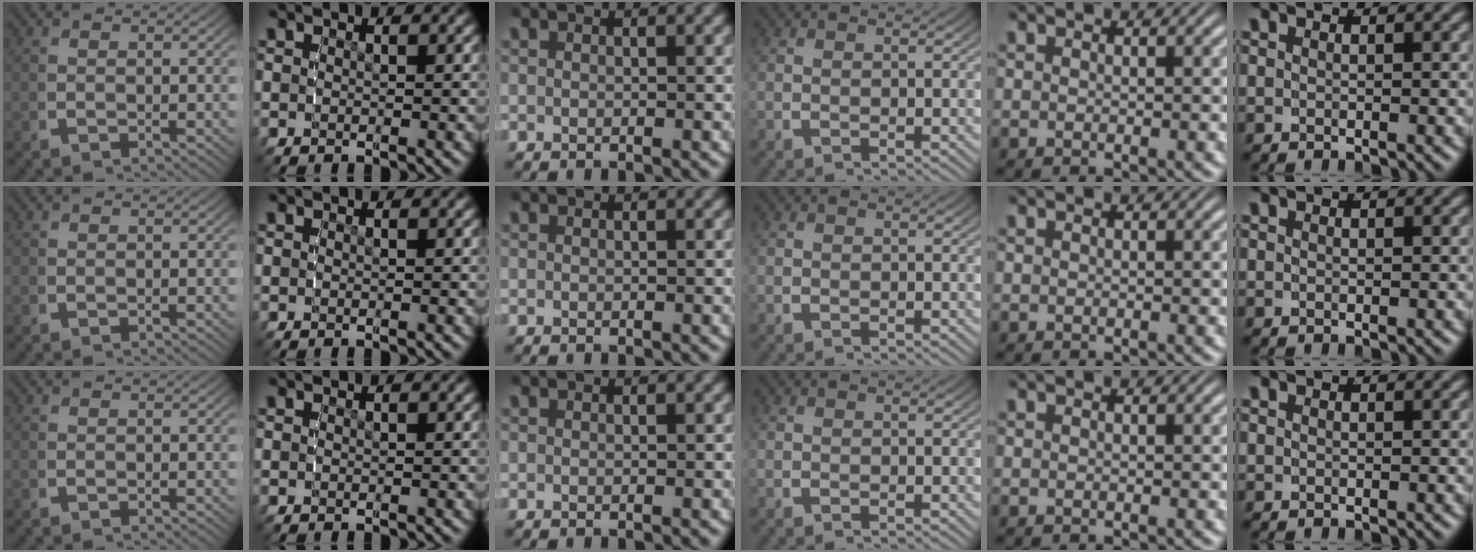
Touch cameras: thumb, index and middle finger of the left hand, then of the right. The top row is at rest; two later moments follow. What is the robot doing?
{"motion": "reach", "object": "paper"}